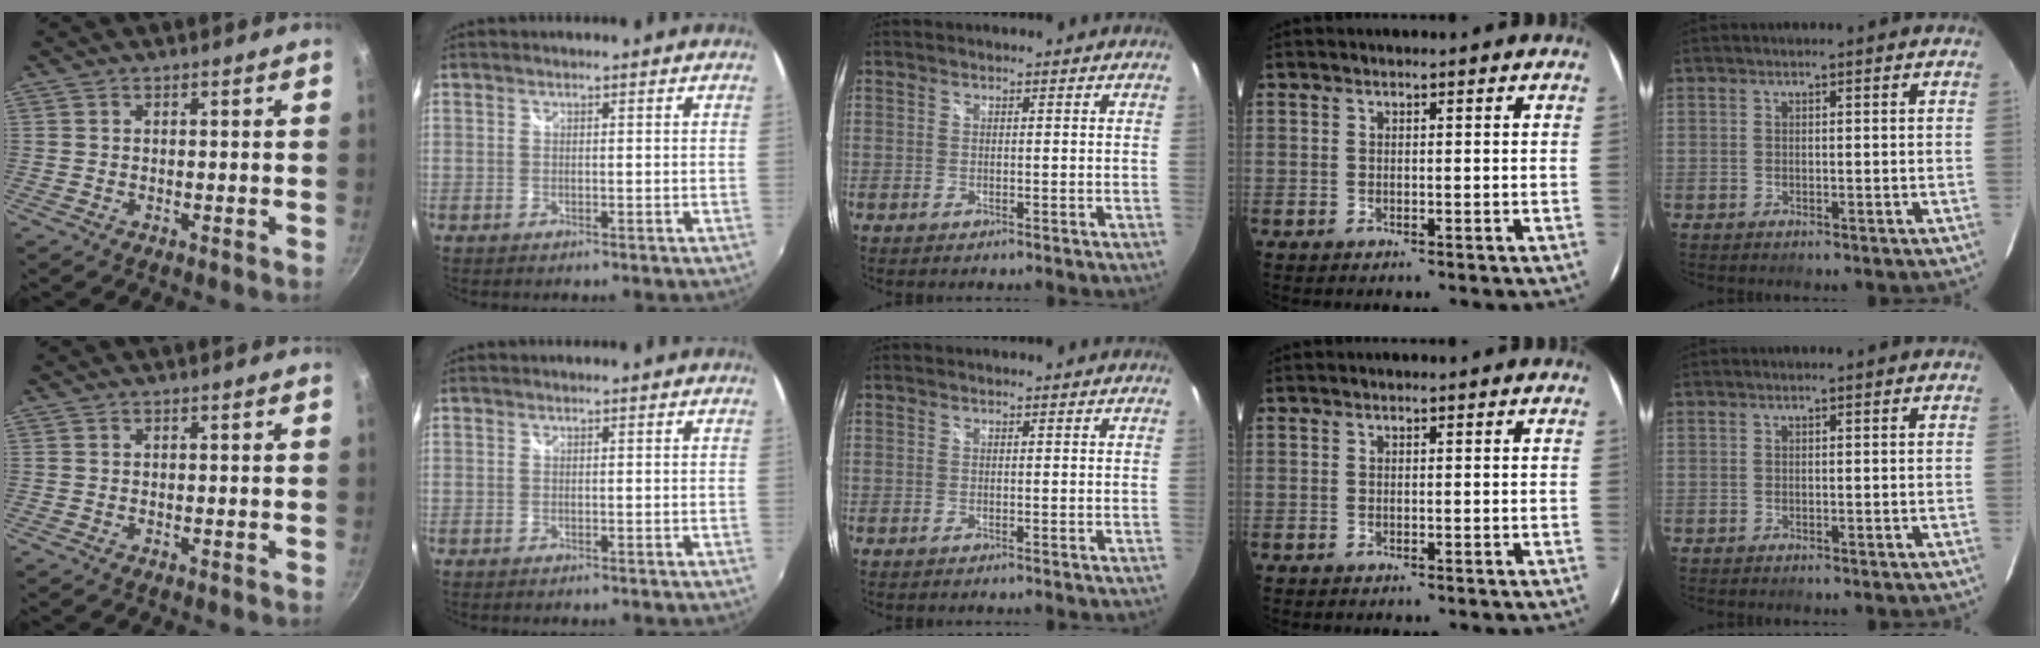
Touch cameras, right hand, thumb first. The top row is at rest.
{}